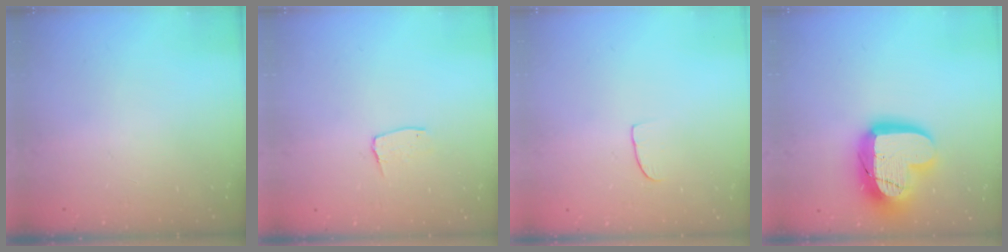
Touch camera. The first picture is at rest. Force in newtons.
{"total": 4.7, "press": 4.7, "slide": 0.3}
{"total": 5.2, "press": 5.2, "slide": 0.3}
{"total": 20.6, "press": 20.6, "slide": 1.5}